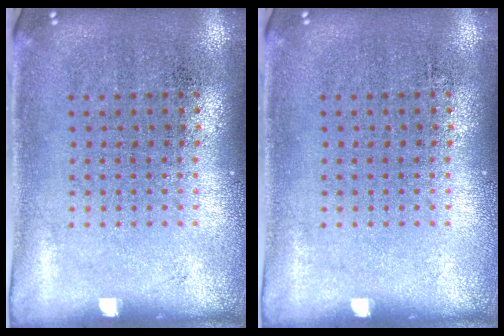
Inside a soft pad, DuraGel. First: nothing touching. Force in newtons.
{"total": 0.0}